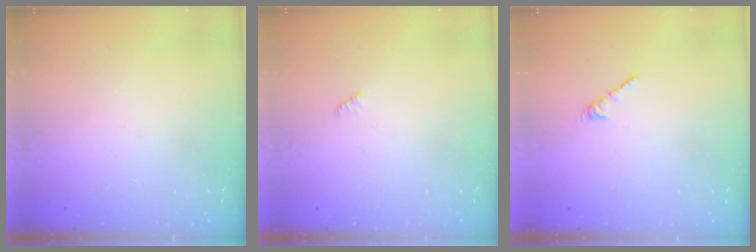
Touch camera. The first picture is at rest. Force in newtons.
{"total": 1.3, "press": 1.3, "slide": 0.2}
{"total": 2.7, "press": 2.6, "slide": 0.8}